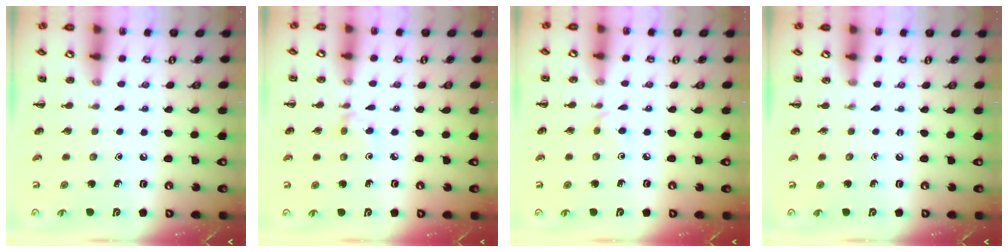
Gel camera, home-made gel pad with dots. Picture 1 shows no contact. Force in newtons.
{"total": 3.7, "press": 3.5, "slide": 1.2}
{"total": 3.2, "press": 3.0, "slide": 1.2}
{"total": 0.0}